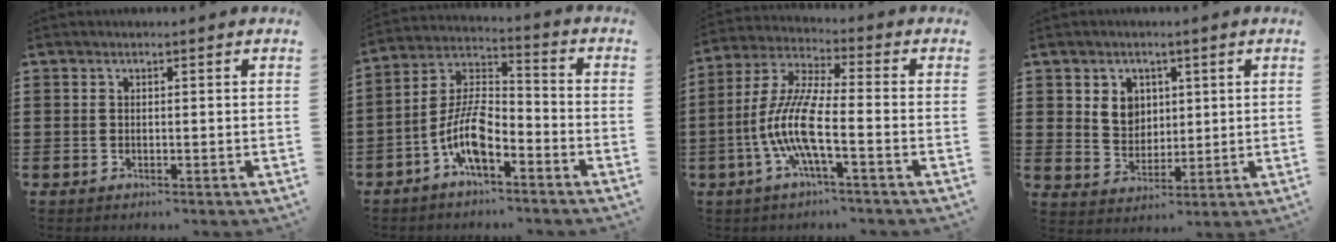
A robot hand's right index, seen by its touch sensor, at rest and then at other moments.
{"total": 9.2, "force": [-4.8, 3.7, 6.9], "torque": [-0.162, -0.001, -0.095]}
{"total": 9.5, "force": [-3.4, 1.7, 8.7], "torque": [-0.208, -0.018, -0.076]}
{"total": 5.1, "force": [1.9, 4.3, 1.8], "torque": [-0.046, 0.011, 0.033]}